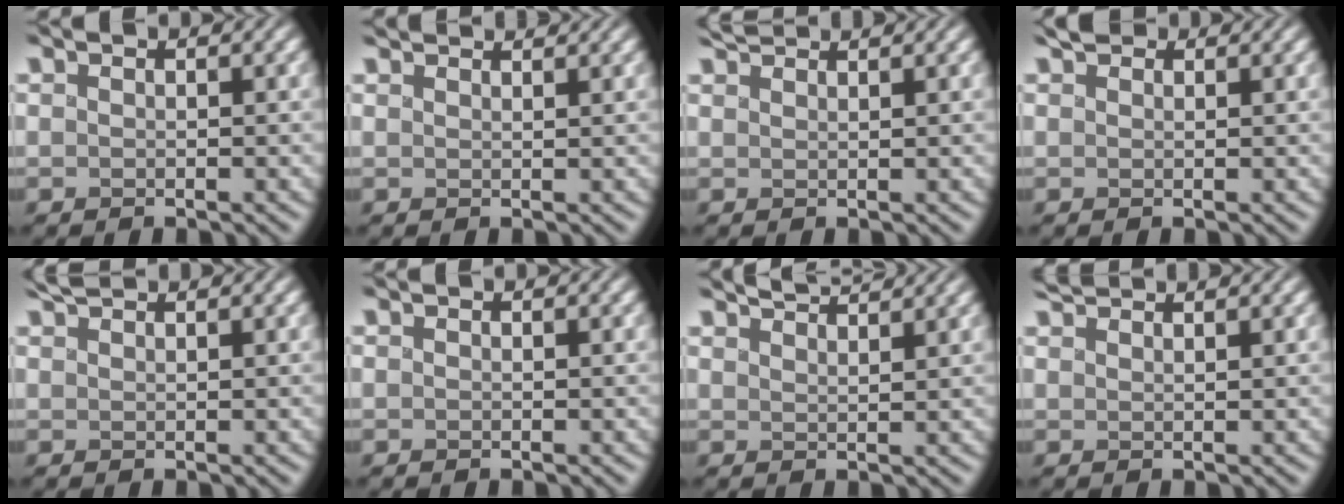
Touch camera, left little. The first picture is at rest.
{"total": 3.0, "force": [2.8, 0.6, 1.1], "torque": [-0.004, 0.008, 0.026]}
{"total": 2.1, "force": [2.1, 0.2, 0.6], "torque": [-0.007, 0.010, 0.038]}
{"total": 1.8, "force": [1.5, 0.9, 0.6], "torque": [-0.010, 0.009, 0.027]}
{"total": 1.6, "force": [1.5, 0.1, 0.5], "torque": [-0.003, 0.009, 0.031]}
{"total": 0.0}
{"total": 4.0, "force": [3.5, 0.8, 1.7], "torque": [-0.018, 0.016, 0.041]}
{"total": 2.1, "force": [2.0, 0.2, 0.6], "torque": [-0.007, 0.010, 0.038]}